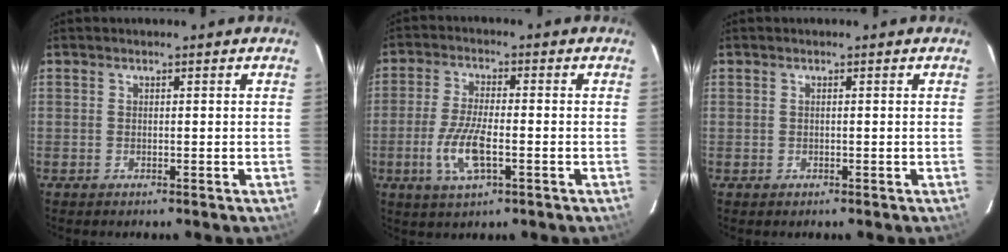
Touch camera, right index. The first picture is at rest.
{"total": 8.2, "force": [-2.6, 2.4, 7.4], "torque": [-0.158, -0.008, -0.051]}
{"total": 0.6, "force": [-0.2, 0.6, -0.1], "torque": [0.001, 0.001, 0.000]}